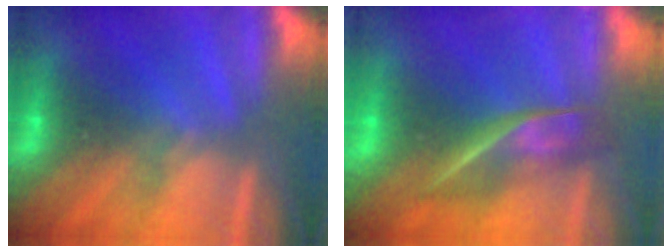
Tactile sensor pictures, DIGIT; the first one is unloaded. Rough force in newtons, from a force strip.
{"total": 2.4}